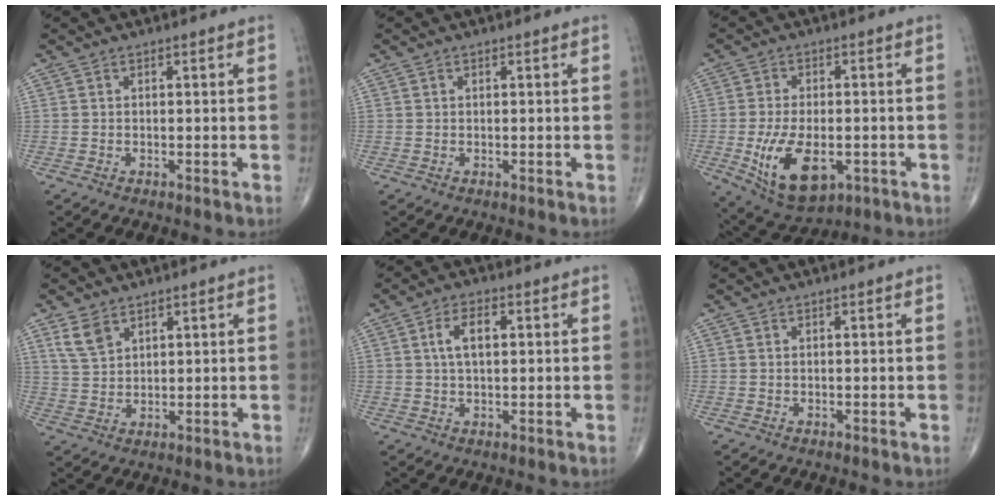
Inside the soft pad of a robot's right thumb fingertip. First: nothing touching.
{"total": 0.0}
{"total": 13.2, "force": [-3.6, 7.1, 10.5], "torque": [-0.177, -0.004, -0.045]}
{"total": 4.9, "force": [3.1, 2.9, 2.5], "torque": [-0.042, -0.012, 0.068]}
{"total": 5.3, "force": [1.3, 2.7, 4.4], "torque": [-0.080, 0.007, 0.022]}
{"total": 0.0}